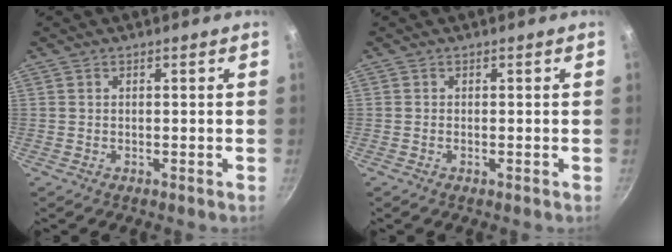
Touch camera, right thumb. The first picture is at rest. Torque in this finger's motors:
{"motor_torque": [-0.61, -0.26, -0.12, 0.61, -0.05]}